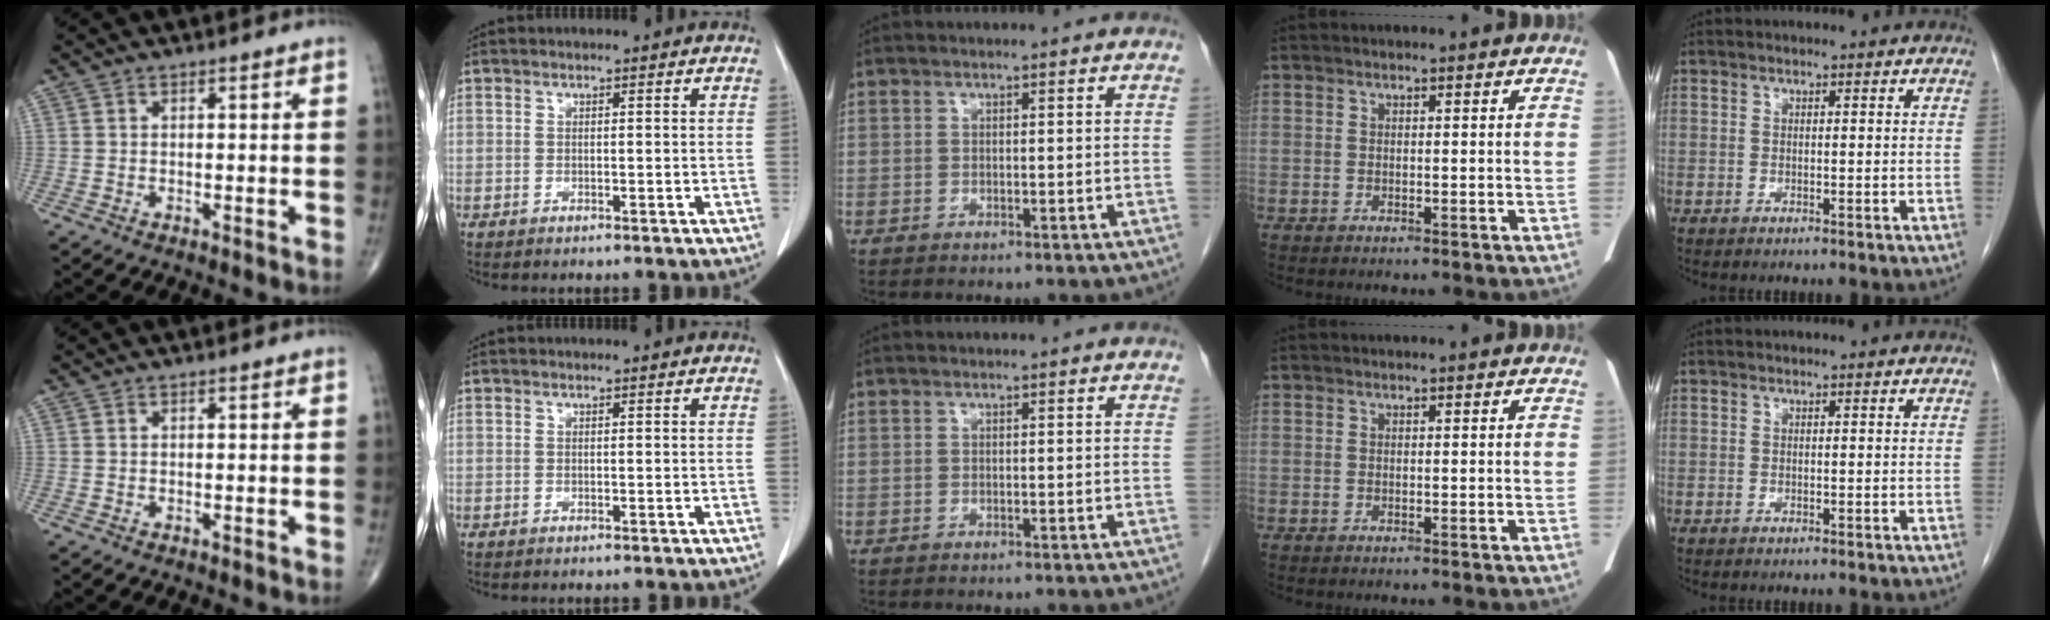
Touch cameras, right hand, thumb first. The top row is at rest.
{}